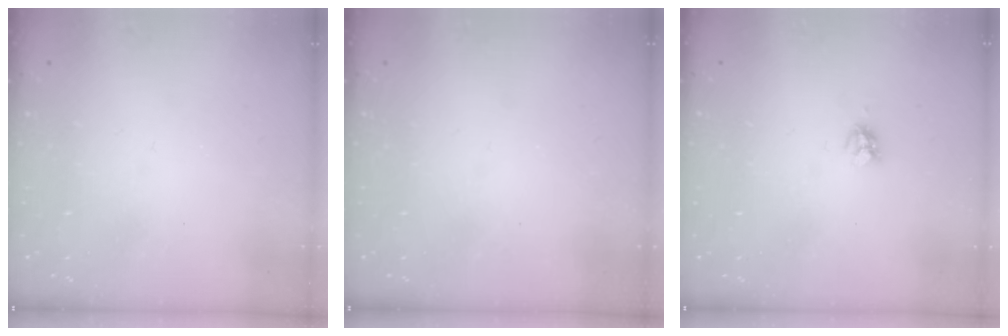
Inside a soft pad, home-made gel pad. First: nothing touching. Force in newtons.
{"total": 0.0}
{"total": 3.7, "press": 3.7, "slide": 0.1}